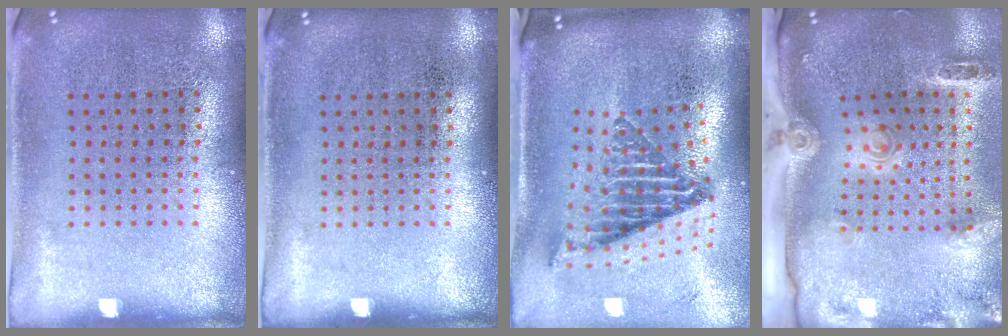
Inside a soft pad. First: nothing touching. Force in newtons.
{"total": 0.0}
{"total": 2.6, "press": 1.6, "slide": 2.0}
{"total": 2.9, "press": 2.1, "slide": 2.1}